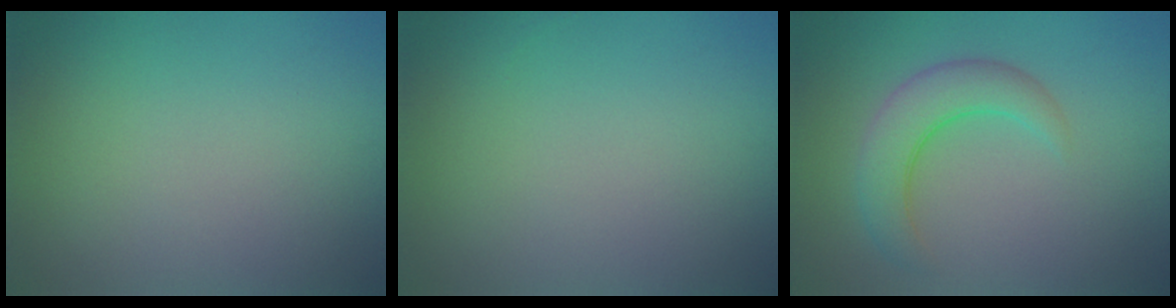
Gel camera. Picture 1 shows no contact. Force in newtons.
{"total": 0.0}
{"total": 4.3, "press": 4.3, "slide": 0.3}